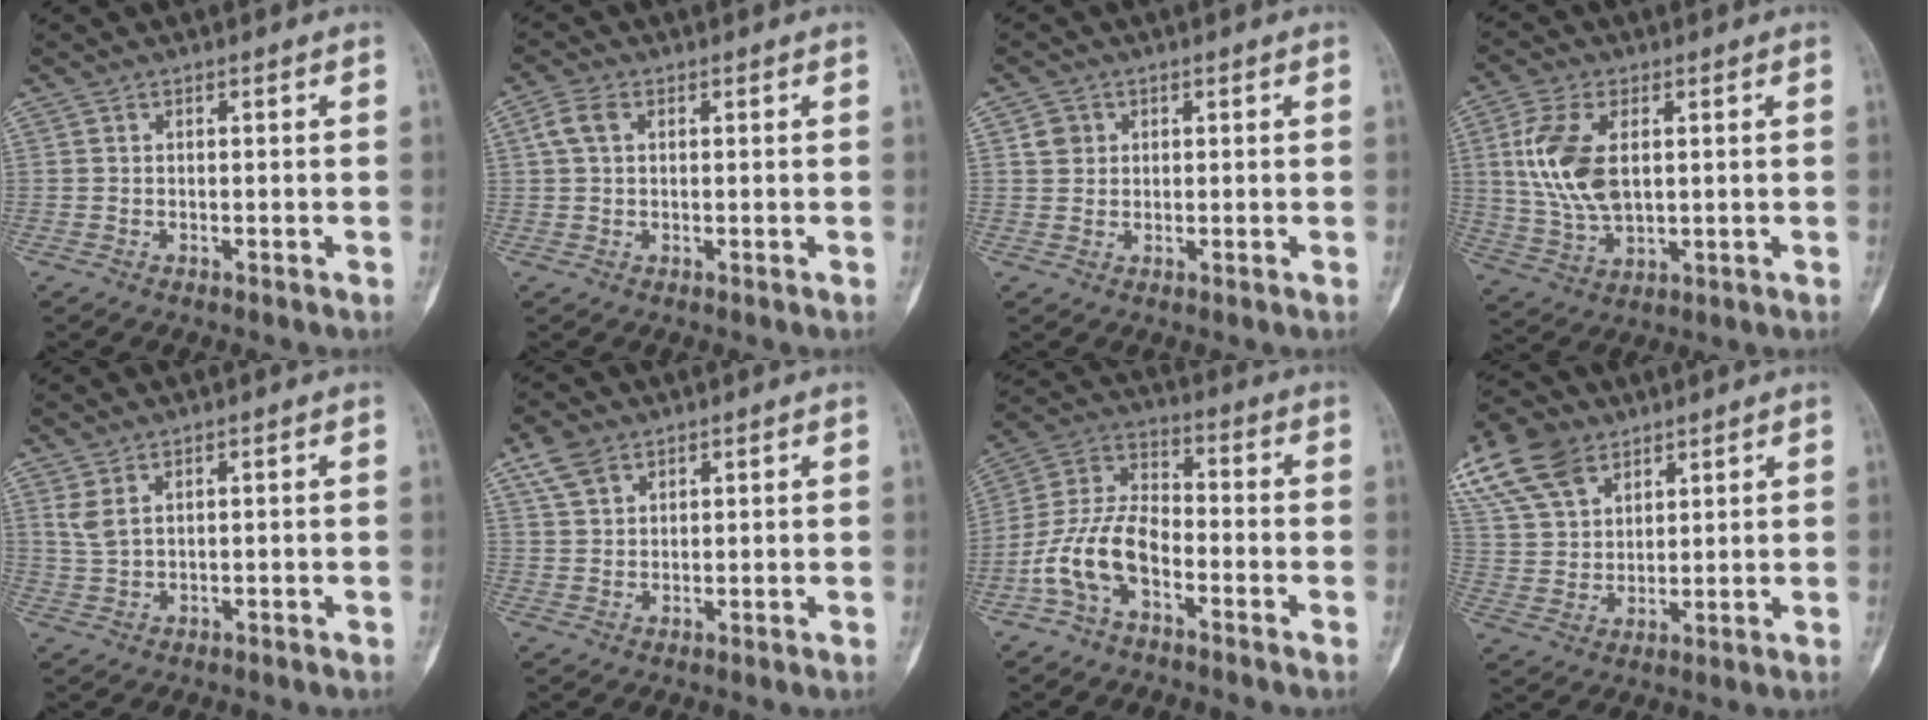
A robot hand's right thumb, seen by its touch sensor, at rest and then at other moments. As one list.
[{"total": 3.6, "force": [1.0, 2.4, 2.5], "torque": [-0.059, 0.011, 0.019]}, {"total": 2.7, "force": [1.0, 2.4, 0.8], "torque": [-0.002, -0.003, 0.015]}, {"total": 12.4, "force": [2.3, 6.9, 10.1], "torque": [-0.211, -0.008, 0.051]}, {"total": 2.8, "force": [1.4, 1.1, 2.2], "torque": [-0.051, -0.001, 0.037]}, {"total": 5.2, "force": [3.2, 3.2, 2.5], "torque": [-0.040, -0.005, 0.068]}, {"total": 11.5, "force": [-4.8, 6.3, 8.4], "torque": [-0.170, 0.045, -0.099]}, {"total": 14.5, "force": [8.6, 9.0, 7.4], "torque": [-0.134, -0.006, 0.168]}]